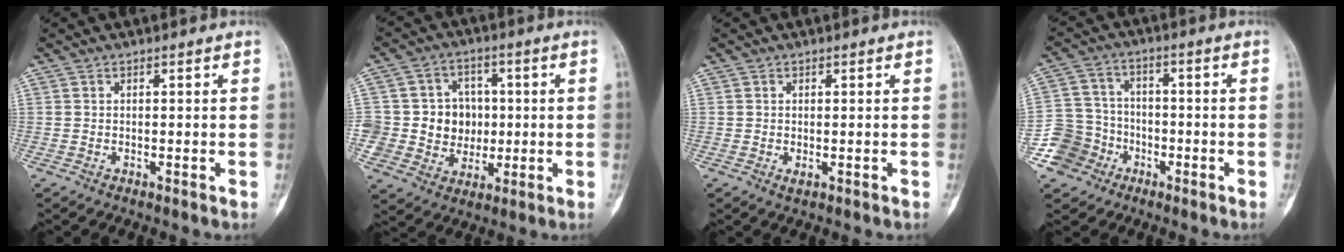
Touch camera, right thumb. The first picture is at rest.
{"total": 11.0, "force": [0.3, 10.4, 3.7], "torque": [-0.008, 0.016, 0.014]}
{"total": 0.8, "force": [-0.1, 0.5, 0.7], "torque": [-0.010, -0.002, 0.000]}
{"total": 9.3, "force": [-4.8, 7.9, 0.9], "torque": [0.010, 0.043, -0.090]}